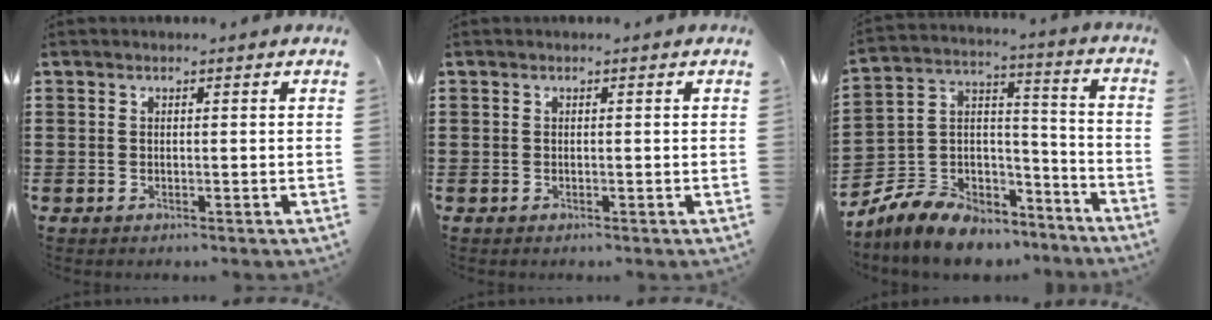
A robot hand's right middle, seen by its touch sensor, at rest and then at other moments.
{"total": 0.0}
{"total": 7.9, "force": [-6.7, 3.9, 1.3], "torque": [-0.050, 0.007, -0.134]}